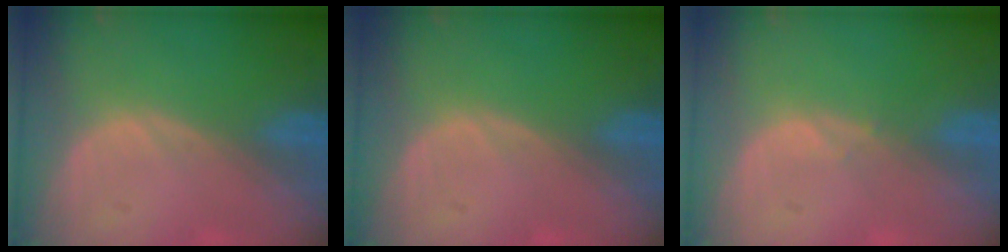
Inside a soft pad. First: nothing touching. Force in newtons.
{"total": 0.0}
{"total": 0.5, "press": 0.5, "slide": 0.2}